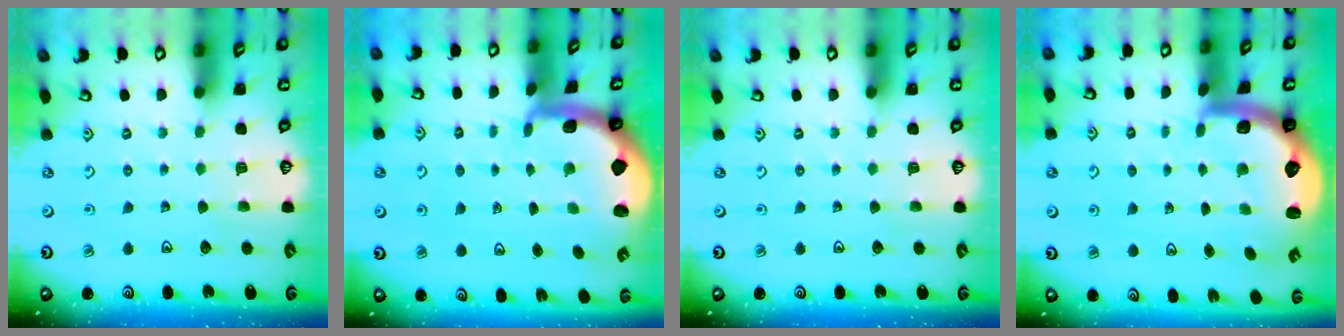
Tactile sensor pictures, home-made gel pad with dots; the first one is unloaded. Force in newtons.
{"total": 1.7, "press": 1.7, "slide": 0.4}
{"total": 0.0}
{"total": 2.8, "press": 2.5, "slide": 1.4}